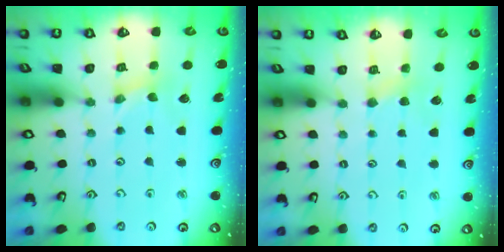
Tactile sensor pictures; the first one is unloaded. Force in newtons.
{"total": 2.1, "press": 2.0, "slide": 0.4}